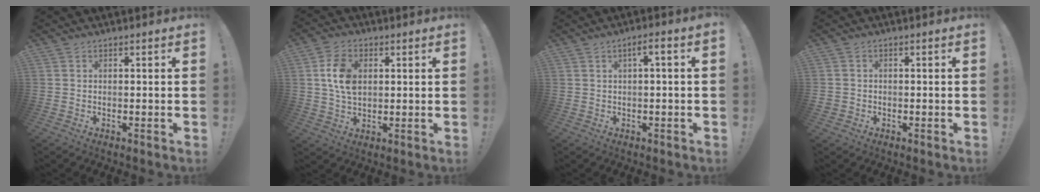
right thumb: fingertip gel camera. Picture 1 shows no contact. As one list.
[{"total": 9.9, "force": [2.0, 7.1, 6.6], "torque": [-0.123, 0.009, 0.041]}, {"total": 3.5, "force": [1.4, 0.2, 3.2], "torque": [-0.053, -0.003, 0.019]}, {"total": 1.9, "force": [-0.6, 1.6, 0.8], "torque": [-0.019, 0.006, -0.009]}]